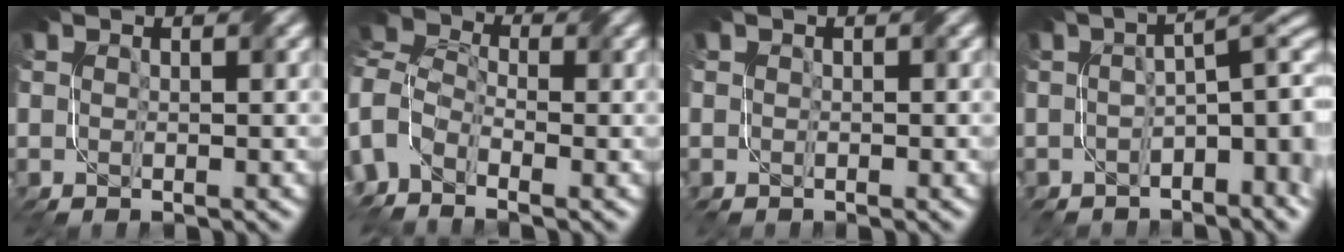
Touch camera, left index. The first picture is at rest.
{"total": 5.7, "force": [-4.2, 2.9, 2.6], "torque": [-0.053, 0.000, -0.063]}
{"total": 1.5, "force": [-1.0, 0.1, -1.1], "torque": [0.020, -0.006, 0.001]}
{"total": 7.2, "force": [-1.4, 2.5, 6.6], "torque": [-0.073, 0.008, -0.003]}